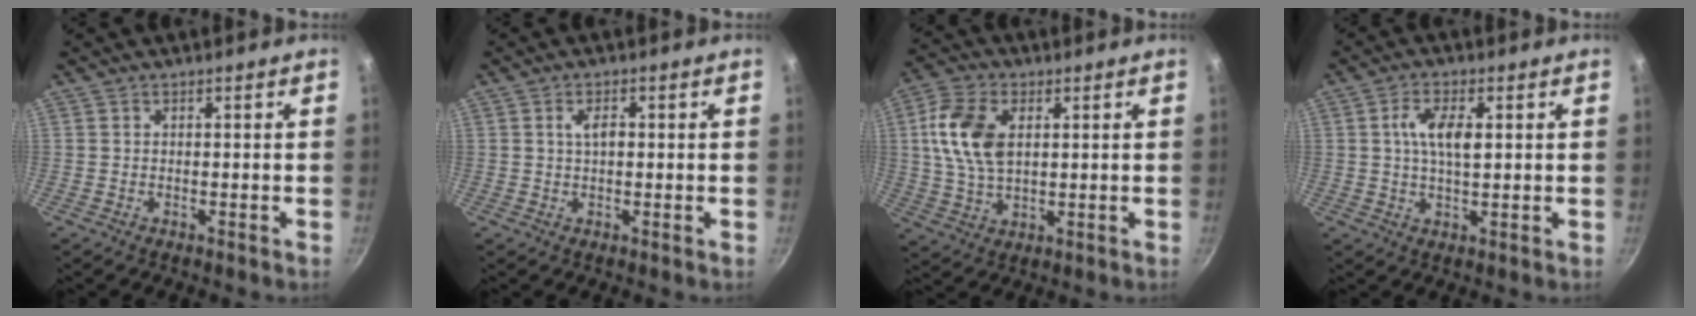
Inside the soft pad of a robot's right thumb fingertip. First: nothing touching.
{"total": 2.7, "force": [0.4, 1.4, 2.3], "torque": [-0.036, 0.006, 0.004]}
{"total": 11.7, "force": [2.5, 7.2, 8.9], "torque": [-0.162, 0.003, 0.044]}
{"total": 6.5, "force": [1.3, 2.8, 5.7], "torque": [-0.103, 0.003, 0.020]}